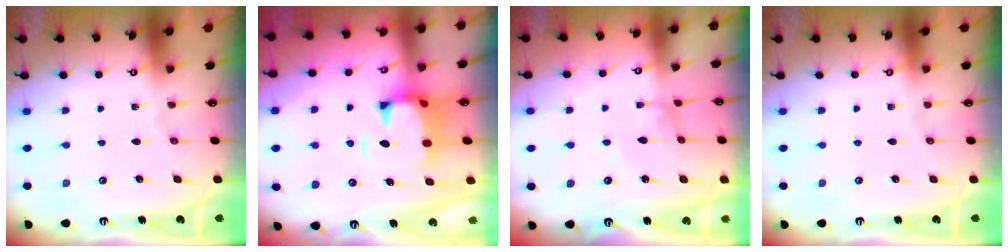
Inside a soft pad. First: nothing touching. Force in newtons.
{"total": 3.3, "press": 3.0, "slide": 1.2}
{"total": 1.6, "press": 1.6, "slide": 0.1}
{"total": 0.0}